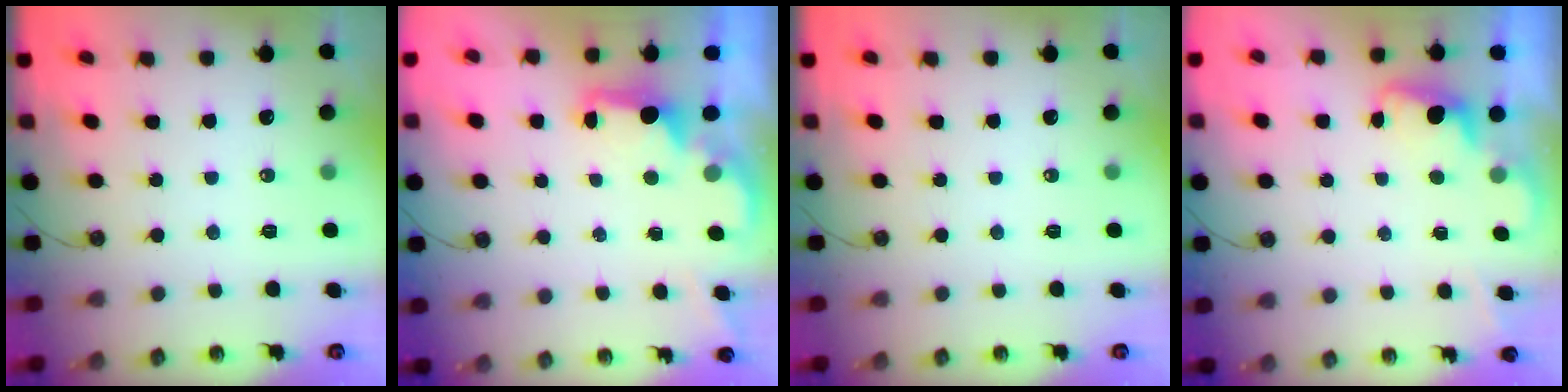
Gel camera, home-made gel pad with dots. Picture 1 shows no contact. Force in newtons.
{"total": 1.9, "press": 1.7, "slide": 0.8}
{"total": 0.0}
{"total": 2.0, "press": 1.8, "slide": 0.9}